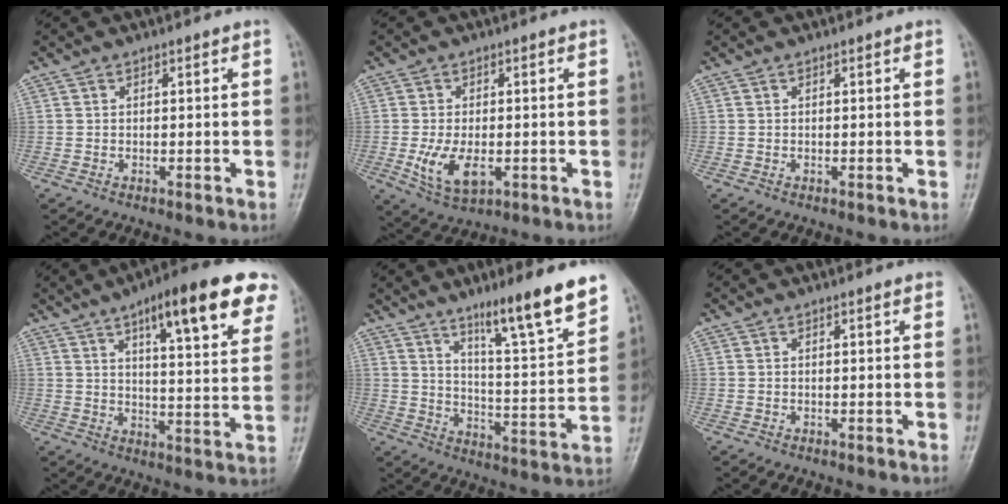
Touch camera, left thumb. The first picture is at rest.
{"total": 7.4, "force": [-1.7, 3.9, 6.0], "torque": [-0.114, -0.006, -0.022]}
{"total": 0.0}
{"total": 18.7, "force": [10.4, 4.7, 14.9], "torque": [-0.175, -0.027, 0.144]}
{"total": 15.2, "force": [10.7, 1.4, 10.8], "torque": [-0.150, -0.069, 0.171]}
{"total": 0.7, "force": [0.5, 0.0, 0.6], "torque": [-0.010, 0.002, 0.004]}